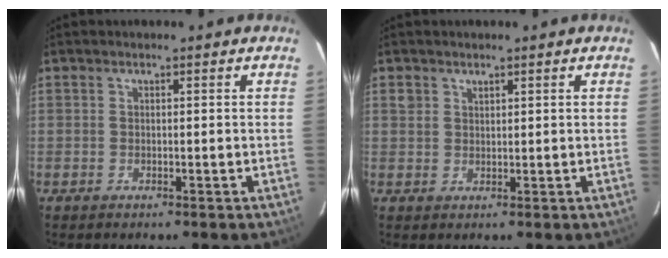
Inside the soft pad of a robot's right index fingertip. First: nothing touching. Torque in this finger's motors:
{"motor_torque": [0.03, 0.04, 0.04, 0.01]}